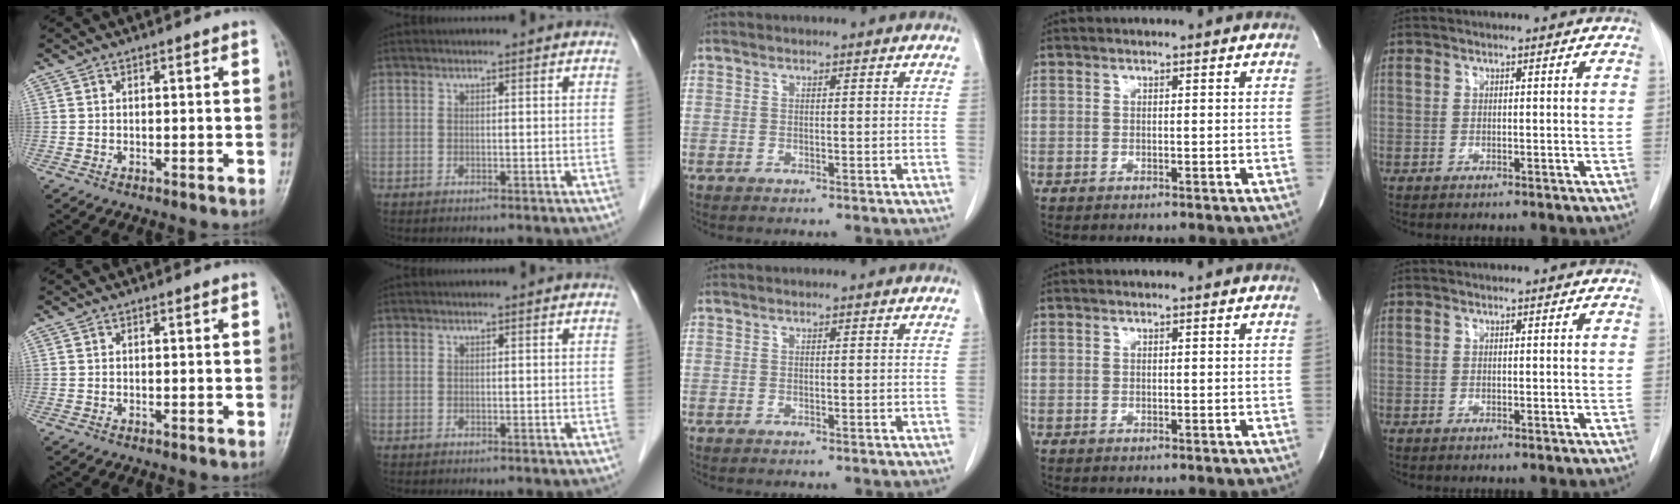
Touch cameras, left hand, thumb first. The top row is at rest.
{}